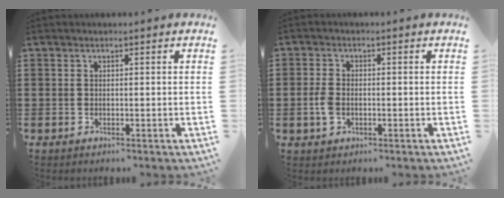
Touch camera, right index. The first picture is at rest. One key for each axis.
{"total": 2.7, "fx": -0.7, "fy": 1.7, "fz": 2.0, "tx": -0.053, "ty": -0.003, "tz": -0.016}